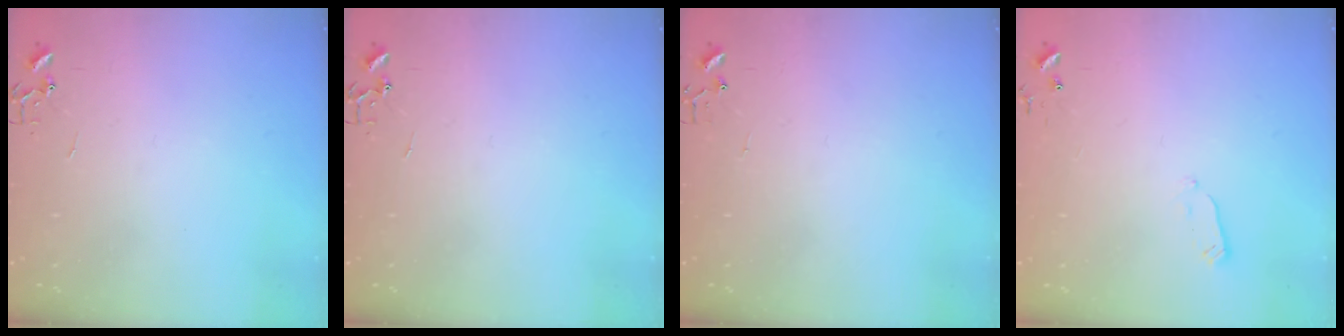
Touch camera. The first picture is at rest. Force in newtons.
{"total": 0.0}
{"total": 4.2, "press": 4.2, "slide": 0.4}
{"total": 2.7, "press": 2.6, "slide": 0.4}